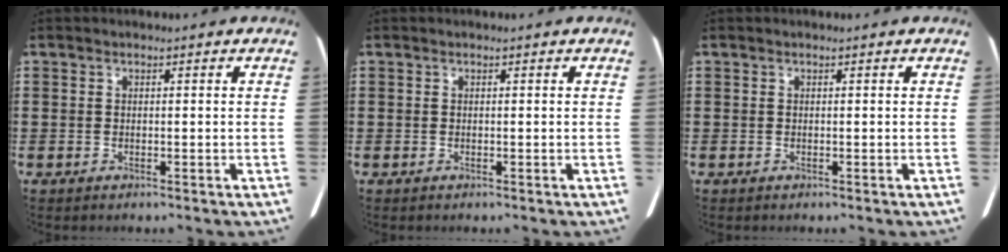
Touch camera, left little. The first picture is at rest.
{"total": 0.0}
{"total": 0.0}